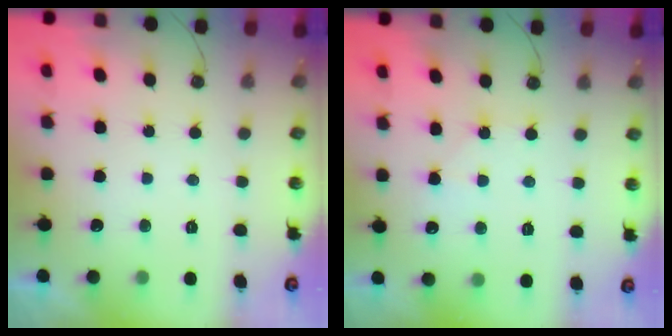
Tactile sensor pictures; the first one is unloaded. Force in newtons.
{"total": 3.9, "press": 3.9, "slide": 0.6}